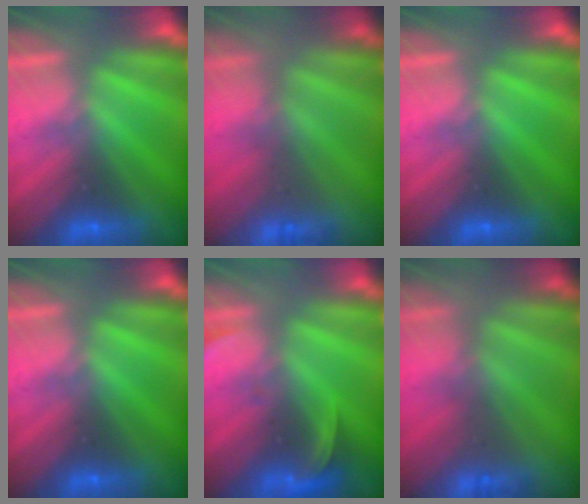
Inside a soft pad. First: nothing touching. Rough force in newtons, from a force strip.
{"total": 2.3}
{"total": 0.0}
{"total": 0.0}
{"total": 2.6}
{"total": 2.3}